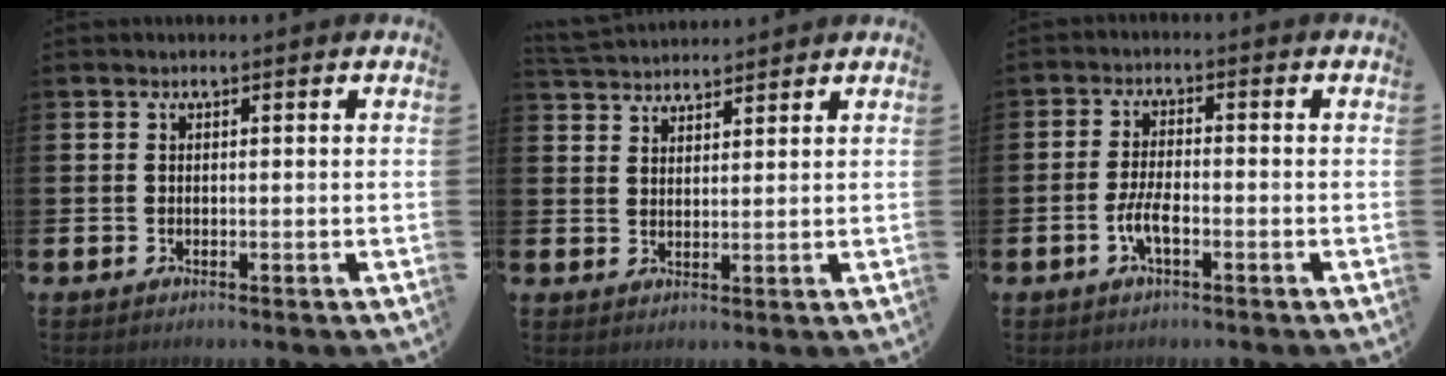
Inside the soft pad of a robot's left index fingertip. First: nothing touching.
{"total": 3.6, "force": [3.5, 0.7, 0.1], "torque": [-0.012, -0.016, 0.065]}
{"total": 3.8, "force": [-1.5, 1.2, 3.3], "torque": [-0.075, 0.004, -0.030]}